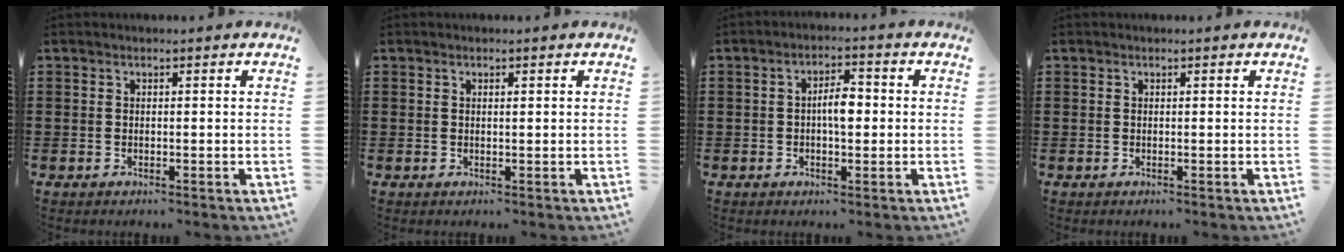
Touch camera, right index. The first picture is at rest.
{"total": 0.5, "force": [0.2, 0.1, 0.5], "torque": [-0.010, -0.001, 0.004]}
{"total": 4.0, "force": [-0.1, 1.5, 3.7], "torque": [-0.060, 0.002, -0.006]}
{"total": 0.0}